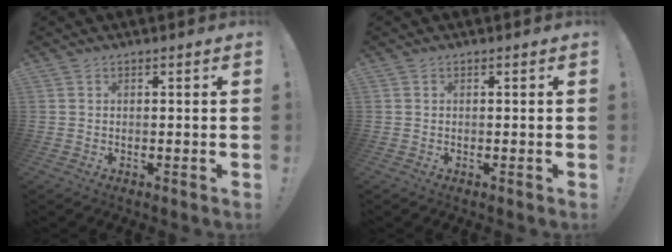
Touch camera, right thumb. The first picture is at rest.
{"total": 0.0}